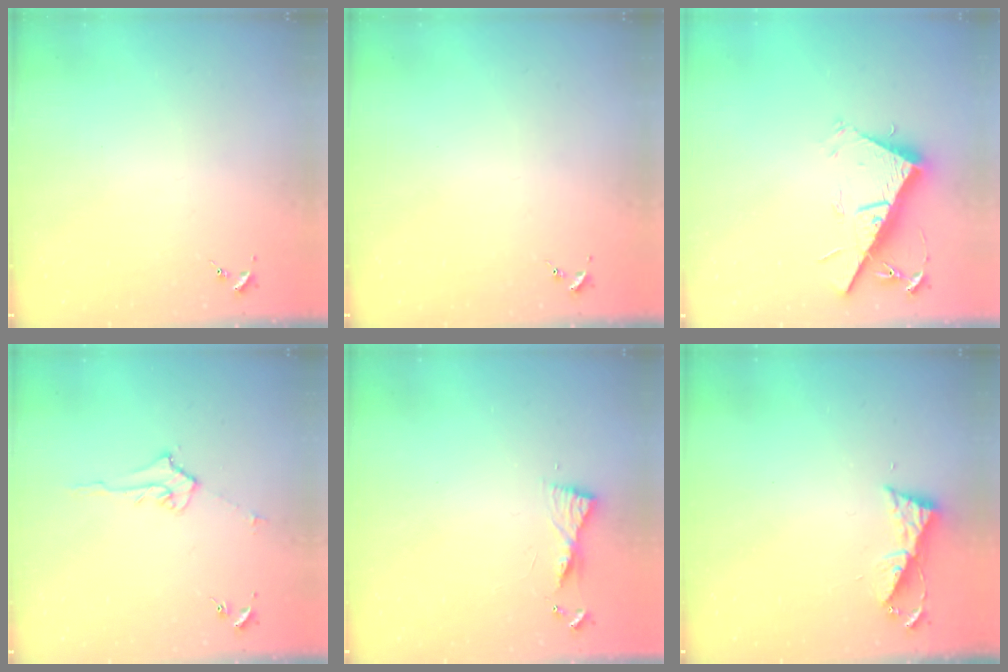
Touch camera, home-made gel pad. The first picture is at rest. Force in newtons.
{"total": 0.0}
{"total": 17.5, "press": 17.5, "slide": 0.4}
{"total": 5.2, "press": 5.1, "slide": 0.9}
{"total": 5.6, "press": 5.6, "slide": 0.5}
{"total": 6.4, "press": 6.4, "slide": 0.6}